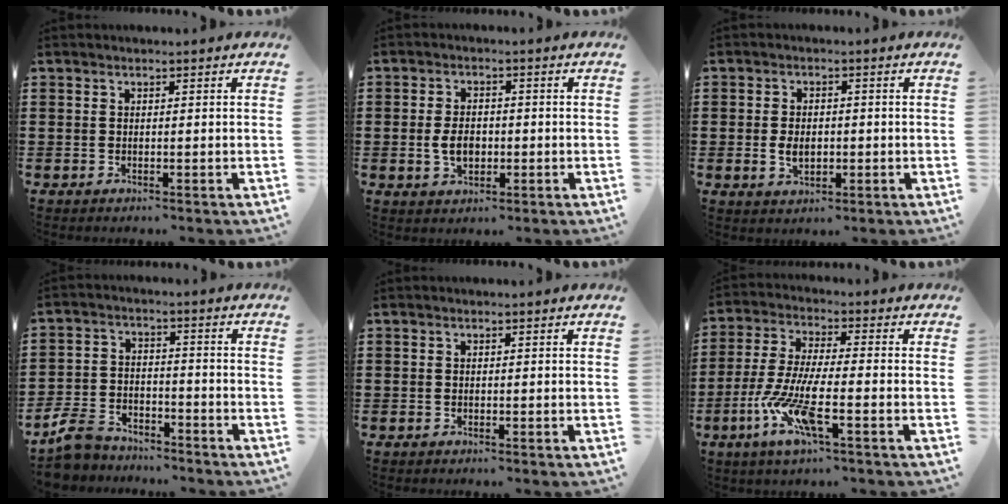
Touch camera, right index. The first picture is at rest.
{"total": 4.1, "force": [-0.6, 2.6, 3.2], "torque": [-0.070, 0.001, -0.012]}
{"total": 3.0, "force": [-0.3, 2.0, 2.3], "torque": [-0.048, 0.002, -0.006]}
{"total": 6.0, "force": [-5.4, 1.9, 1.8], "torque": [-0.055, 0.007, -0.109]}
{"total": 0.0}
{"total": 9.7, "force": [-4.5, 2.1, 8.4], "torque": [-0.198, -0.012, -0.091]}